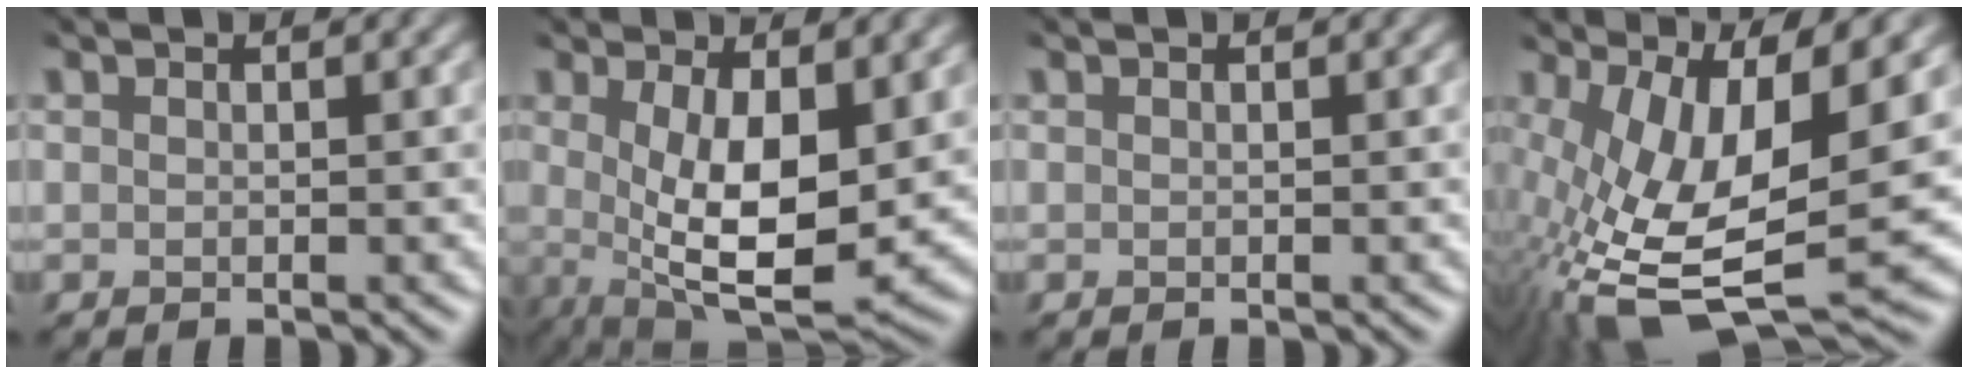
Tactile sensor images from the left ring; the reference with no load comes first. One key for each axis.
{"total": 10.0, "fx": -0.1, "fy": 4.0, "fz": 9.2, "tx": -0.167, "ty": -0.026, "tz": 0.001}
{"total": 0.0}
{"total": 14.7, "fx": -0.9, "fy": 4.9, "fz": 13.8, "tx": -0.281, "ty": -0.013, "tz": 0.006}